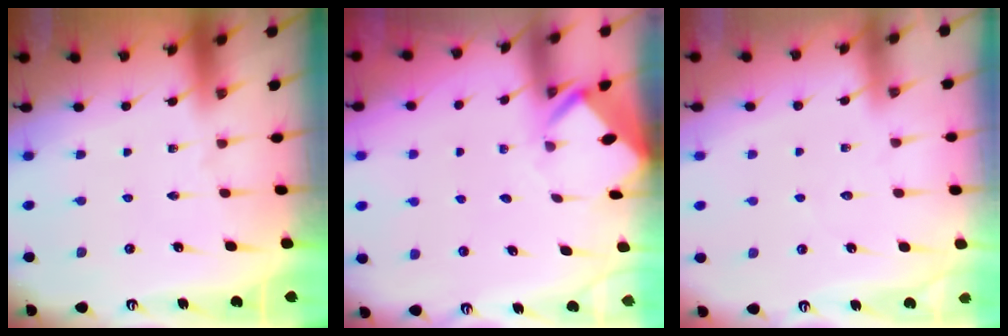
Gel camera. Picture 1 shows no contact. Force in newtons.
{"total": 2.9, "press": 2.9, "slide": 0.1}
{"total": 2.9, "press": 2.9, "slide": 0.3}